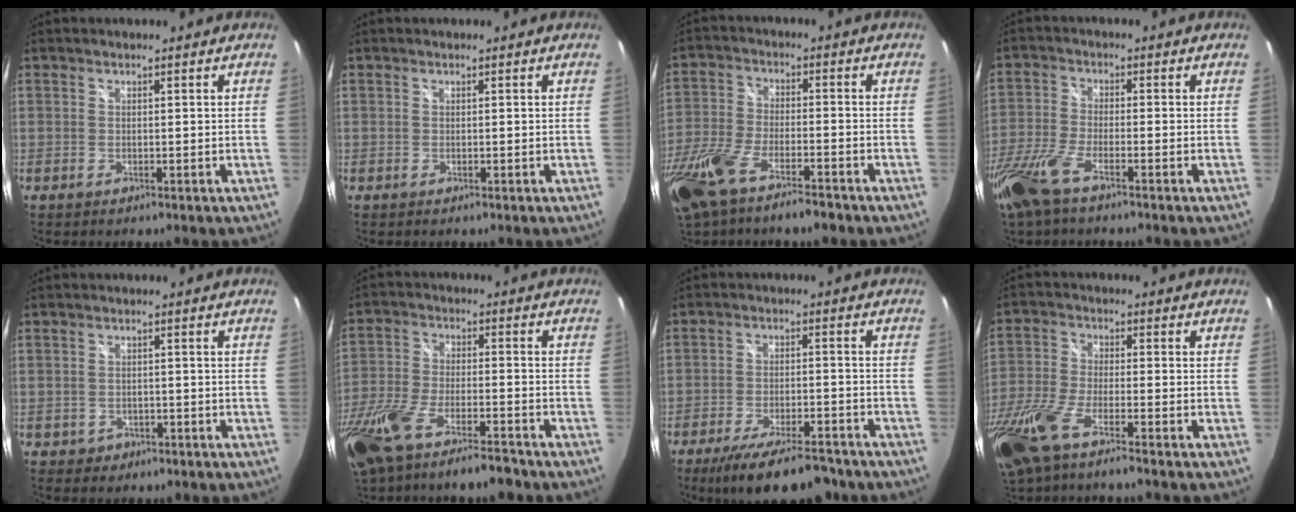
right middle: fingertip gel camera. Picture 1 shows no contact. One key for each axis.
{"total": 0.0}
{"total": 16.0, "fx": -11.1, "fy": 5.1, "fz": 10.3, "tx": -0.240, "ty": -0.044, "tz": -0.210}
{"total": 9.8, "fx": -6.6, "fy": 2.6, "fz": 6.8, "tx": -0.164, "ty": -0.028, "tz": -0.138}
{"total": 2.8, "fx": -1.1, "fy": 2.5, "fz": 0.6, "tx": -0.020, "ty": 0.002, "tz": -0.010}
{"total": 18.1, "fx": -13.2, "fy": 5.0, "fz": 11.2, "tx": -0.254, "ty": -0.050, "tz": -0.237}
{"total": 13.7, "fx": -11.0, "fy": 3.5, "fz": 7.4, "tx": -0.148, "ty": -0.023, "tz": -0.168}
{"total": 13.8, "fx": -9.3, "fy": 3.1, "fz": 9.7, "tx": -0.226, "ty": -0.041, "tz": -0.185}